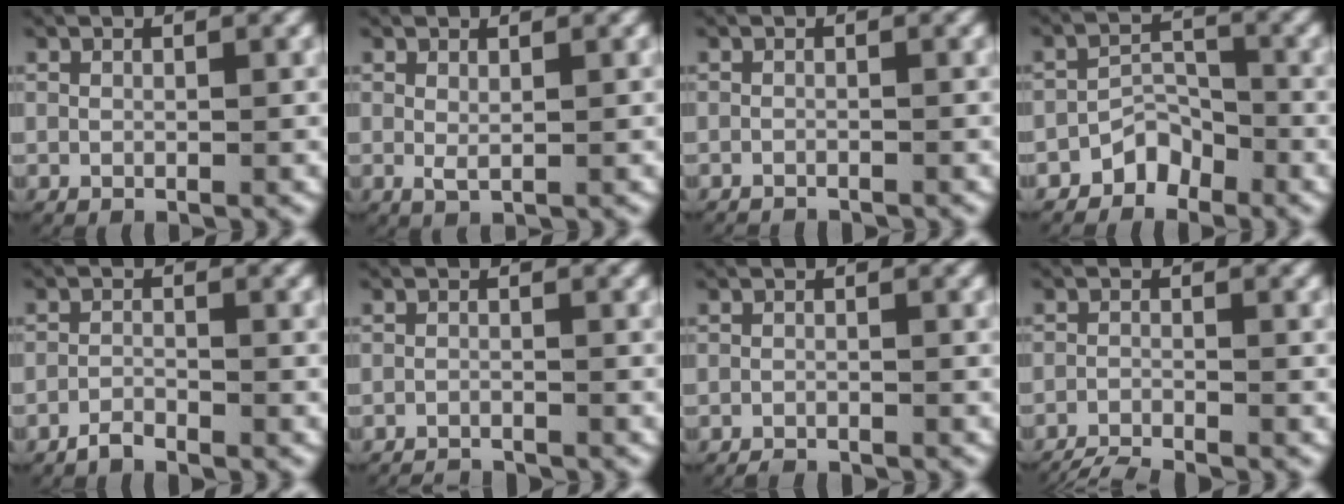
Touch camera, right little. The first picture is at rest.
{"total": 1.2, "force": [0.1, 0.4, 1.1], "torque": [-0.029, -0.008, 0.007]}
{"total": 1.4, "force": [-1.4, 0.1, 0.0], "torque": [-0.005, -0.010, -0.020]}
{"total": 3.4, "force": [-2.4, 2.2, 1.2], "torque": [-0.018, 0.001, -0.050]}
{"total": 1.5, "force": [-1.5, 0.2, 0.1], "torque": [-0.005, -0.003, -0.031]}
{"total": 2.4, "force": [-2.4, 0.3, 0.2], "torque": [-0.004, -0.011, -0.038]}
{"total": 1.4, "force": [-1.4, 0.1, 0.1], "torque": [-0.004, -0.008, -0.022]}
{"total": 5.8, "force": [-5.5, 1.5, 0.8], "torque": [-0.017, -0.020, -0.086]}